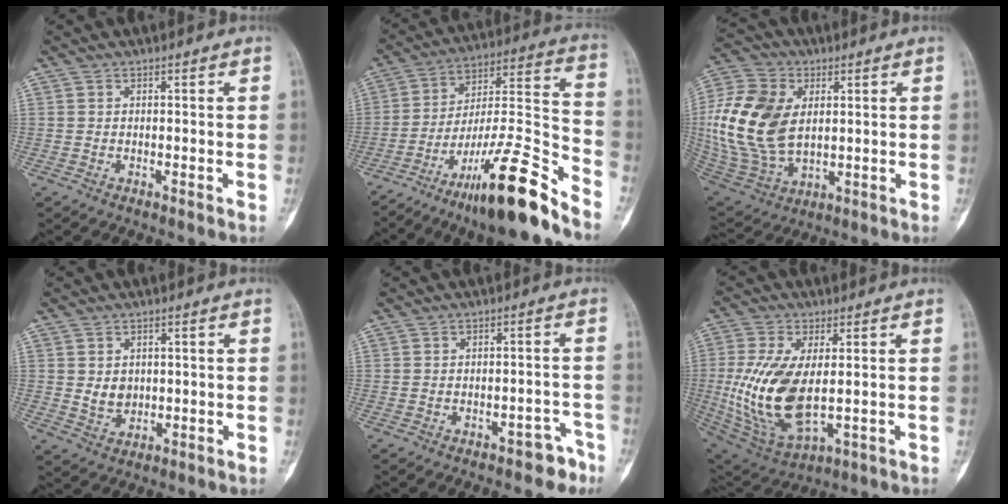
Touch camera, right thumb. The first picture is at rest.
{"total": 20.6, "force": [-14.7, 2.3, 14.2], "torque": [-0.244, 0.090, -0.246]}
{"total": 19.7, "force": [2.3, 13.0, 14.7], "torque": [-0.304, -0.010, 0.051]}
{"total": 3.9, "force": [0.4, 3.1, 2.2], "torque": [-0.024, -0.007, 0.018]}
{"total": 4.3, "force": [-3.1, 2.4, 1.8], "torque": [-0.006, 0.038, -0.036]}
{"total": 16.7, "force": [-0.3, 8.2, 14.6], "torque": [-0.303, -0.013, 0.014]}